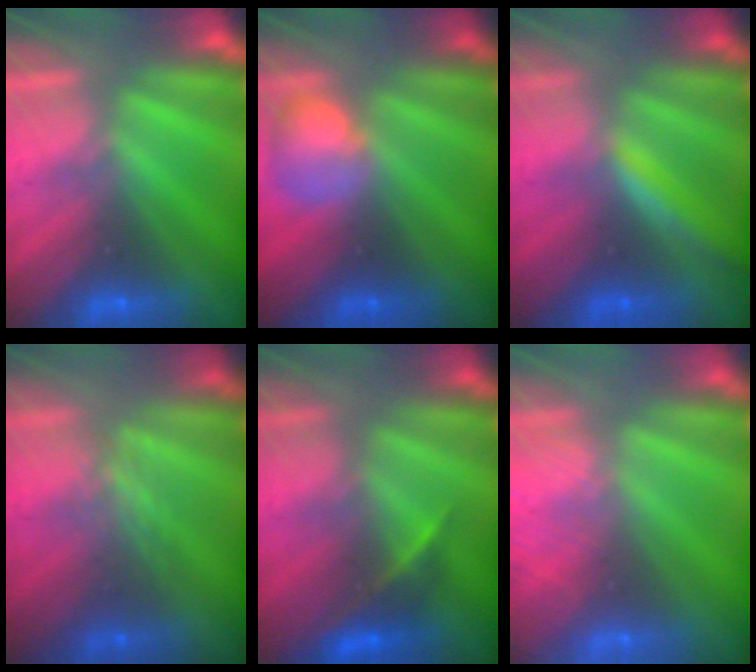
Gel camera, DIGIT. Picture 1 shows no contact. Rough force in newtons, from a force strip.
{"total": 2.4}
{"total": 1.3}
{"total": 2.4}
{"total": 2.4}
{"total": 9.4}